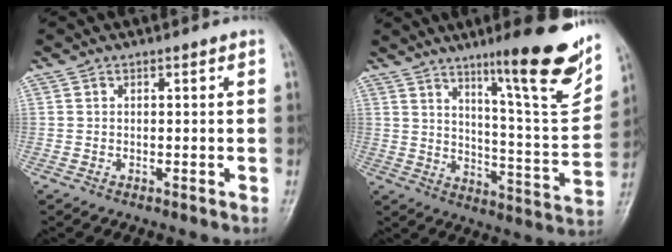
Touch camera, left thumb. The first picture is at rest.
{"total": 19.3, "force": [11.8, 2.6, 15.1], "torque": [-0.179, -0.068, 0.179]}